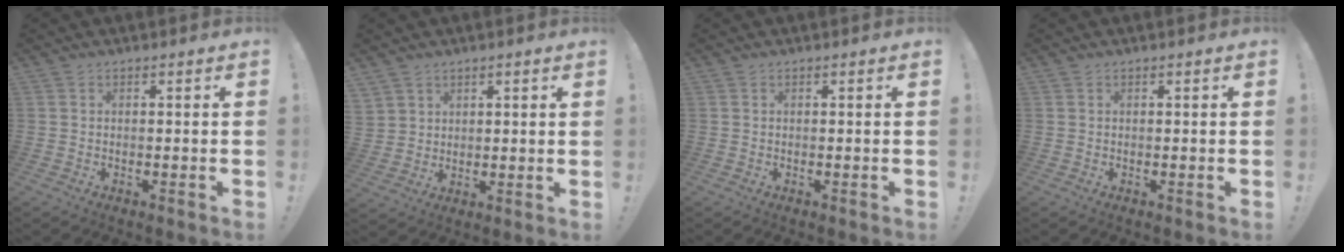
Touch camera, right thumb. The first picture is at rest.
{"total": 5.8, "force": [3.1, 4.9, 0.4], "torque": [0.000, -0.024, 0.064]}
{"total": 0.0}
{"total": 0.0}